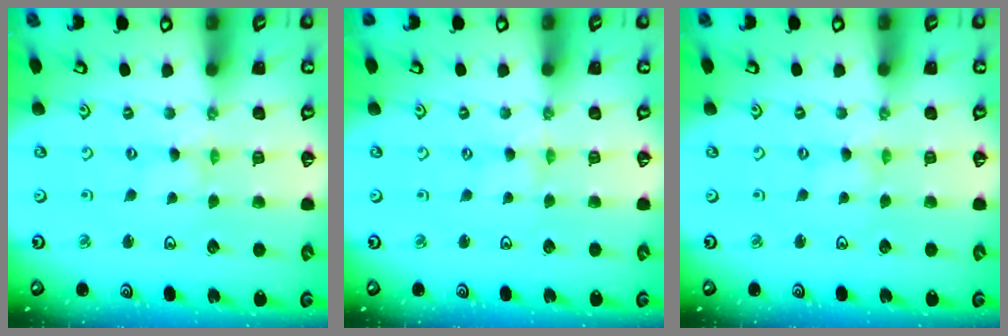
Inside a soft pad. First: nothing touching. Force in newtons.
{"total": 0.0}
{"total": 0.0}